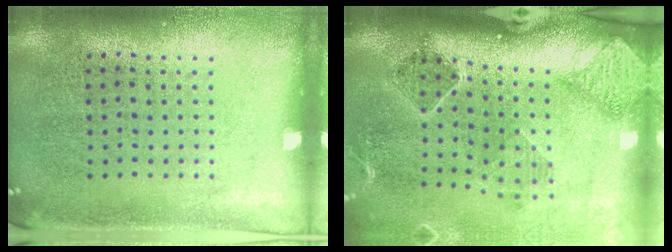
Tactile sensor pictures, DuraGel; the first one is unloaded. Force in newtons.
{"total": 1.8, "press": 1.6, "slide": 0.7}